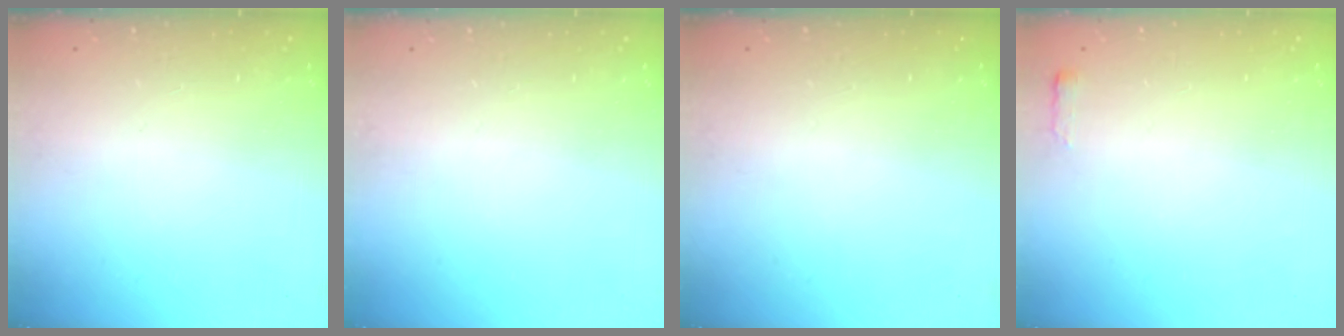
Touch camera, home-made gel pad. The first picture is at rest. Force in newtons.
{"total": 0.0}
{"total": 0.0}
{"total": 2.4, "press": 2.4, "slide": 0.4}